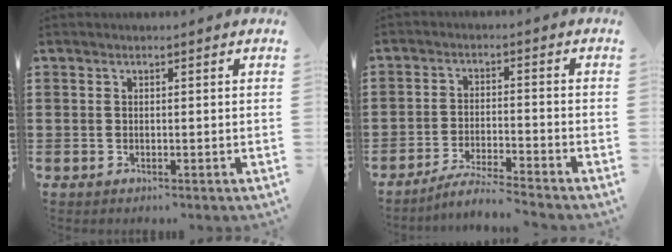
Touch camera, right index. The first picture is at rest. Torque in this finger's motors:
{"motor_torque": [-0.35, 0.54, -1.05, -0.03]}